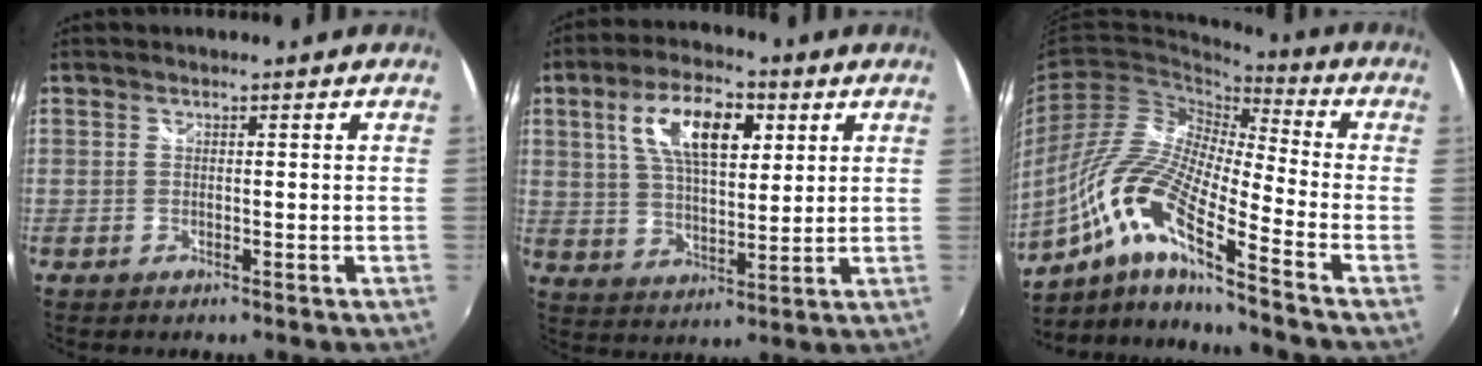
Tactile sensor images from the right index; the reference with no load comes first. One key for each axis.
{"total": 12.8, "fx": 4.8, "fy": 5.6, "fz": 10.4, "tx": -0.189, "ty": 0.022, "tz": 0.087}
{"total": 16.0, "fx": -9.0, "fy": 2.2, "fz": 13.1, "tx": -0.247, "ty": -0.017, "tz": -0.188}